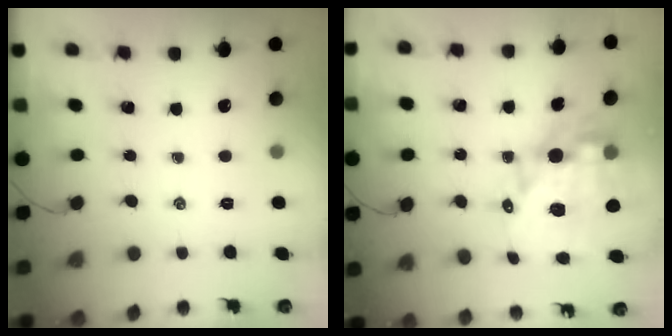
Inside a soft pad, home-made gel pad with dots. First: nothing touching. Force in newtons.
{"total": 19.7, "press": 19.2, "slide": 4.4}